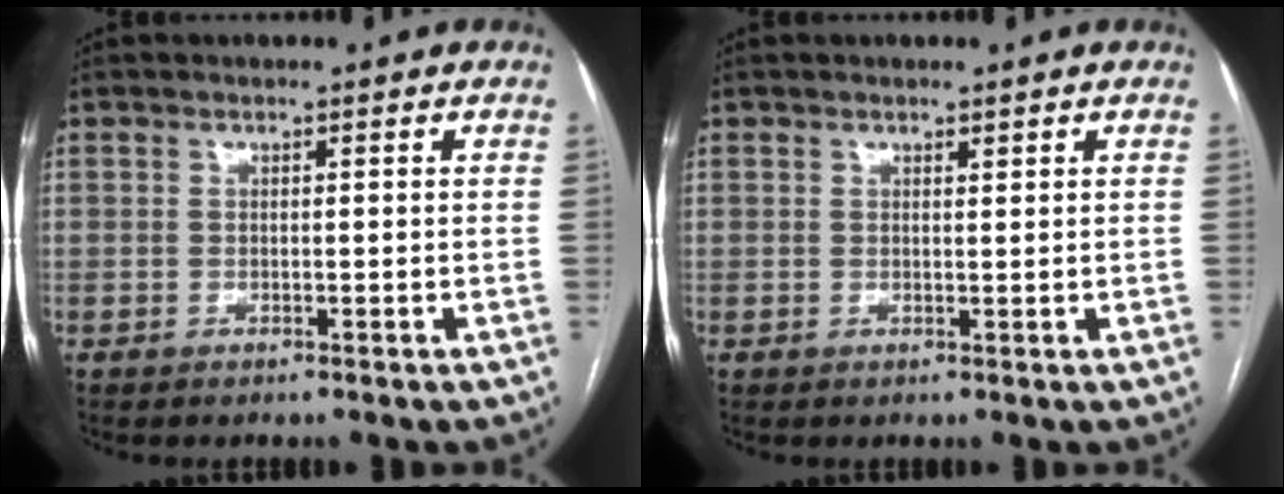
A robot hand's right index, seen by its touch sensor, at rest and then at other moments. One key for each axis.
{"total": 0.7, "fx": 0.5, "fy": 0.1, "fz": 0.4, "tx": -0.008, "ty": -0.003, "tz": 0.007}